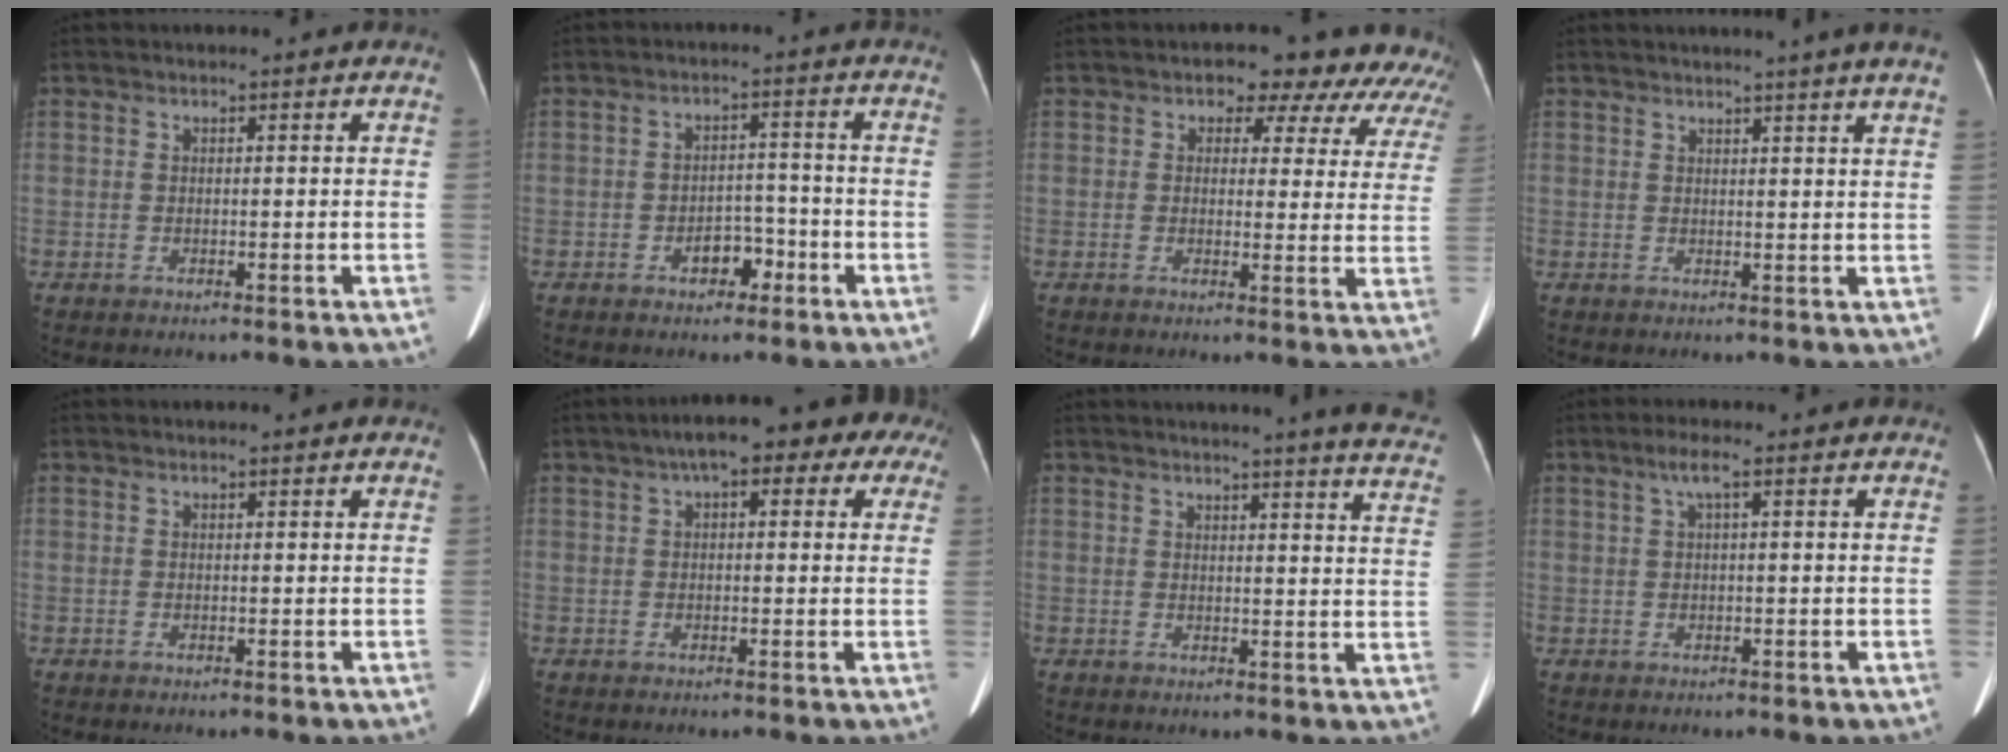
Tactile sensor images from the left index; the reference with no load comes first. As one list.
[{"total": 4.0, "force": [-2.2, 2.4, 2.3], "torque": [-0.037, 0.015, -0.029]}, {"total": 12.5, "force": [10.1, 6.1, 4.3], "torque": [-0.011, 0.003, 0.086]}, {"total": 6.4, "force": [5.5, -1.4, 3.1], "torque": [-0.037, -0.002, 0.047]}, {"total": 0.0}, {"total": 10.2, "force": [5.4, 4.3, 7.6], "torque": [-0.083, 0.056, 0.059]}, {"total": 13.5, "force": [12.5, -0.6, 5.1], "torque": [-0.054, -0.081, 0.115]}, {"total": 2.1, "force": [0.7, 0.0, 2.0], "torque": [-0.044, 0.013, 0.015]}]